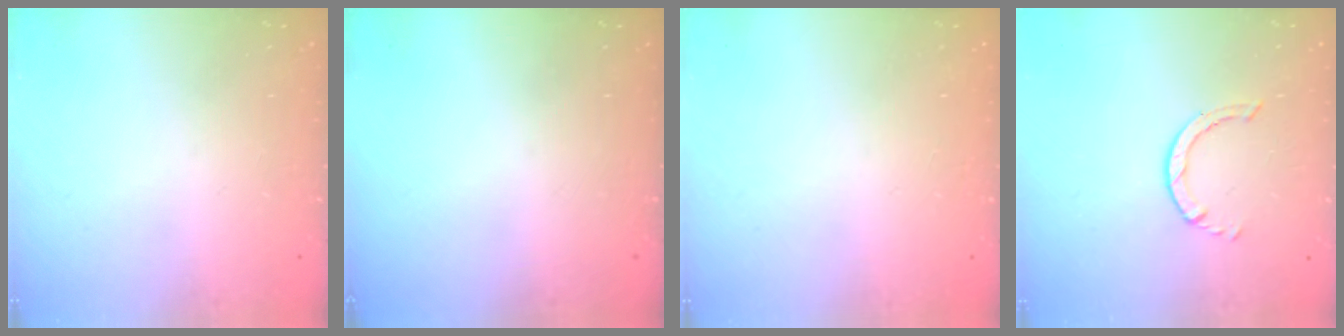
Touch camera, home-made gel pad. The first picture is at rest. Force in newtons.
{"total": 0.0}
{"total": 2.5, "press": 2.5, "slide": 0.2}
{"total": 0.6, "press": 0.6, "slide": 0.1}